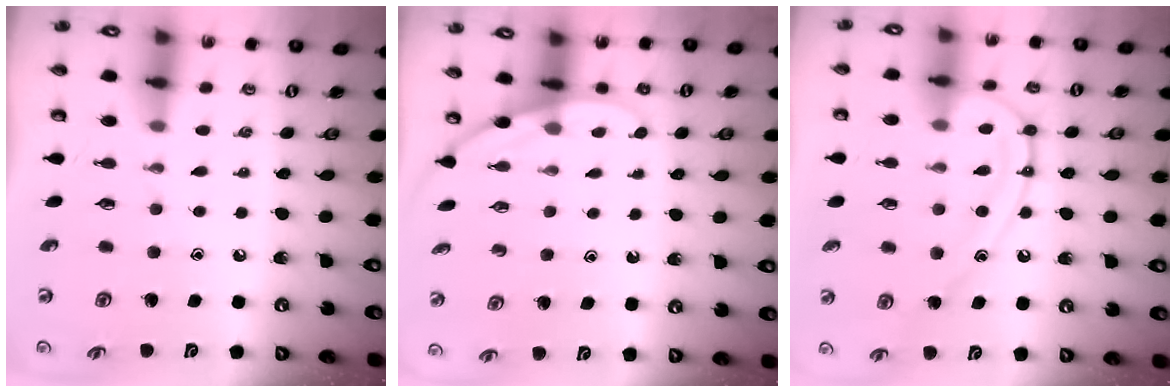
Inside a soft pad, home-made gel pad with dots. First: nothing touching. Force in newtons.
{"total": 2.8, "press": 2.8, "slide": 0.2}
{"total": 13.1, "press": 13.0, "slide": 1.4}